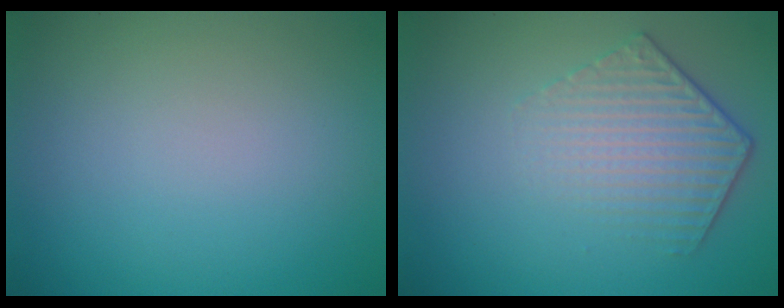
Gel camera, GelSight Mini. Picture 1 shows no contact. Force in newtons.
{"total": 4.4, "press": 3.0, "slide": 3.1}